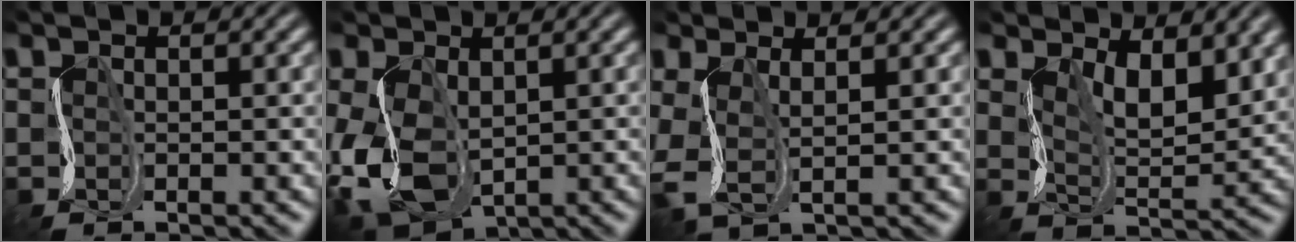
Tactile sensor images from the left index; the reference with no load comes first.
{"total": 7.9, "force": [-2.3, 4.8, 5.9], "torque": [-0.150, -0.014, -0.048]}
{"total": 2.9, "force": [0.2, 1.2, 2.7], "torque": [-0.080, -0.003, 0.001]}
{"total": 5.5, "force": [2.5, 2.5, 4.2], "torque": [-0.070, -0.012, 0.036]}